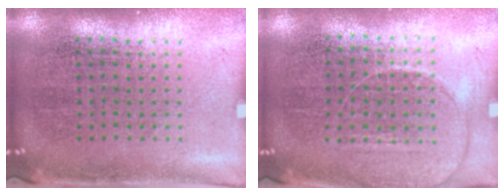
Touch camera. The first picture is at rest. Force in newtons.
{"total": 1.4, "press": 1.3, "slide": 0.6}